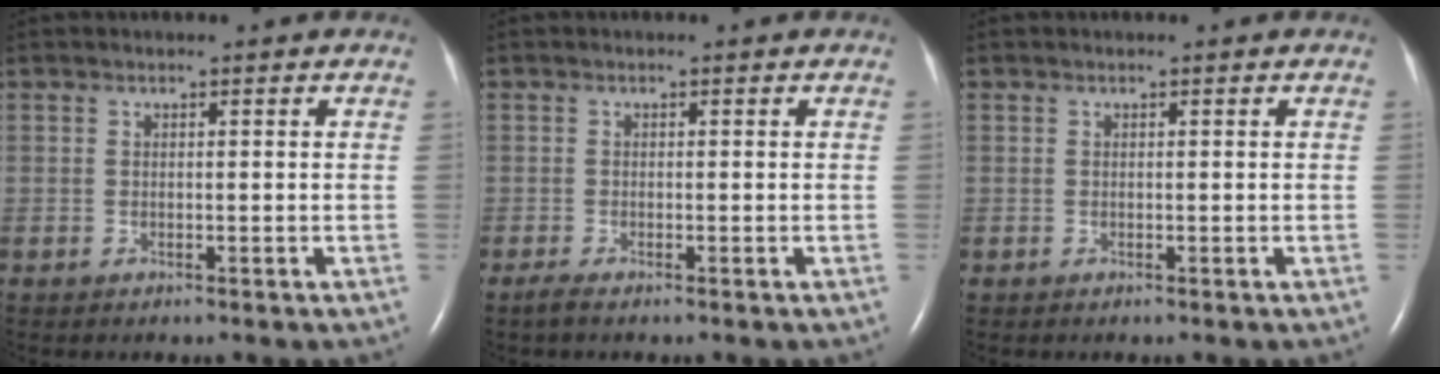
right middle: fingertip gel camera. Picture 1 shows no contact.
{"total": 0.9, "force": [-0.7, -0.1, 0.6], "torque": [-0.022, -0.005, -0.018]}
{"total": 0.0}